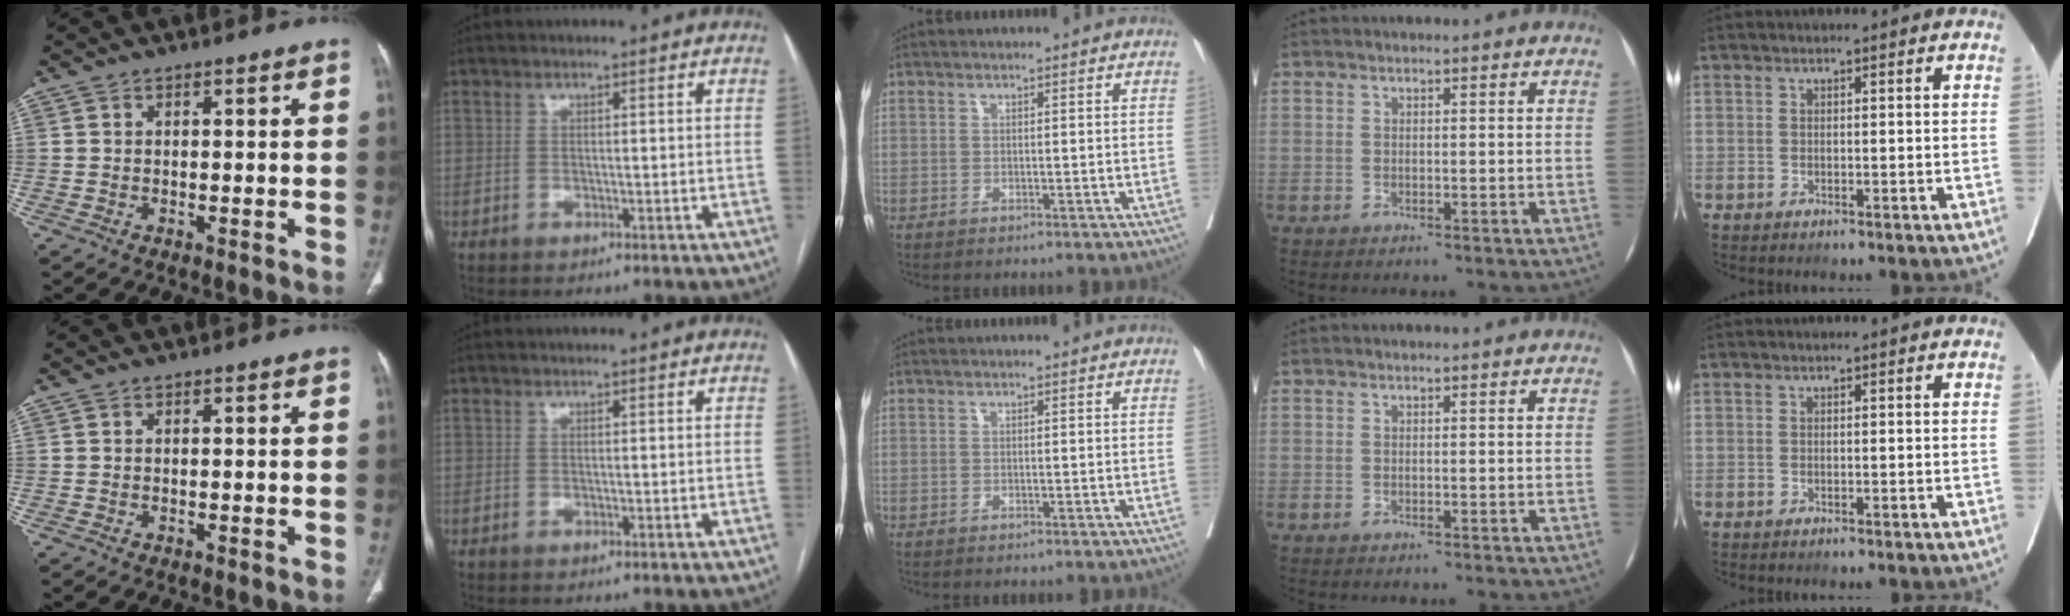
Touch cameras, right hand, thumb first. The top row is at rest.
{}